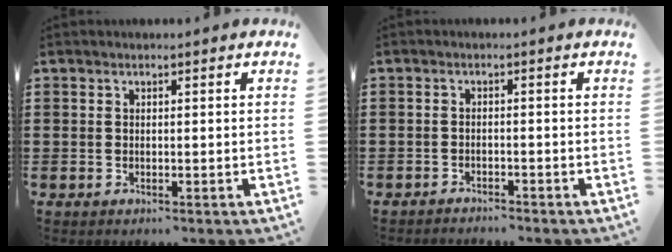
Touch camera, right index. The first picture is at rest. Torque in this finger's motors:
{"motor_torque": [-1.01, 1.03, -0.32, -0.08]}